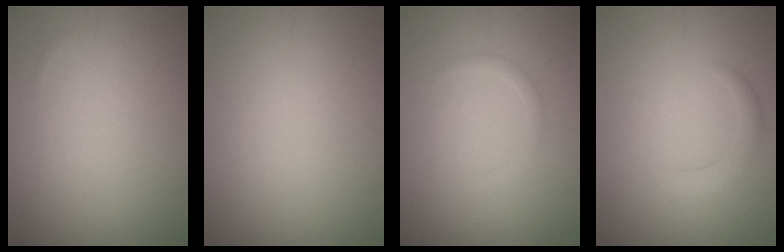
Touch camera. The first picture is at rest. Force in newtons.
{"total": 0.0}
{"total": 0.9, "press": 0.9, "slide": 0.1}
{"total": 1.8, "press": 1.8, "slide": 0.2}